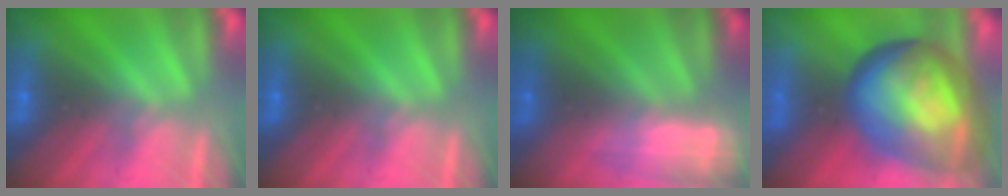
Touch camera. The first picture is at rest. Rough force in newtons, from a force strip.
{"total": 0.0}
{"total": 2.4}
{"total": 9.5}